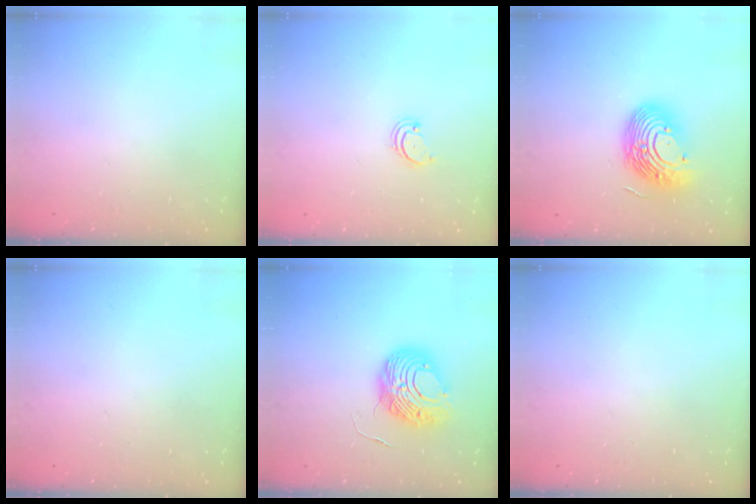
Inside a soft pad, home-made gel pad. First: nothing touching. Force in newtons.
{"total": 2.6, "press": 2.5, "slide": 0.5}
{"total": 15.1, "press": 14.8, "slide": 2.7}
{"total": 0.0}
{"total": 9.7, "press": 9.6, "slide": 1.1}
{"total": 0.0}